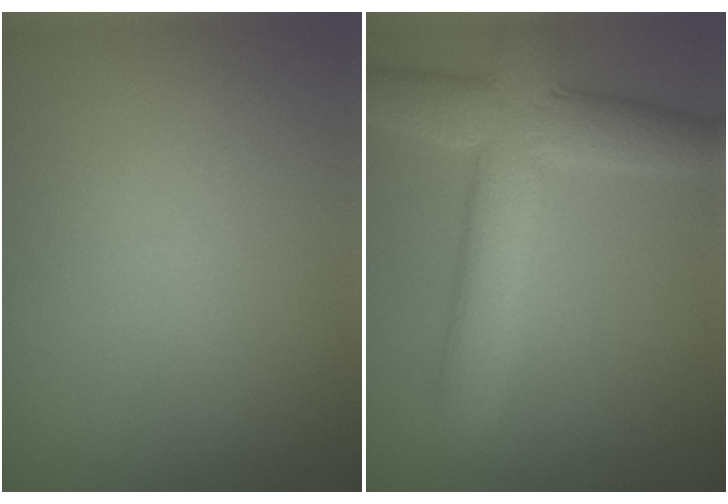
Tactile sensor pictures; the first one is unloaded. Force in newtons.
{"total": 7.7, "press": 7.7, "slide": 0.4}